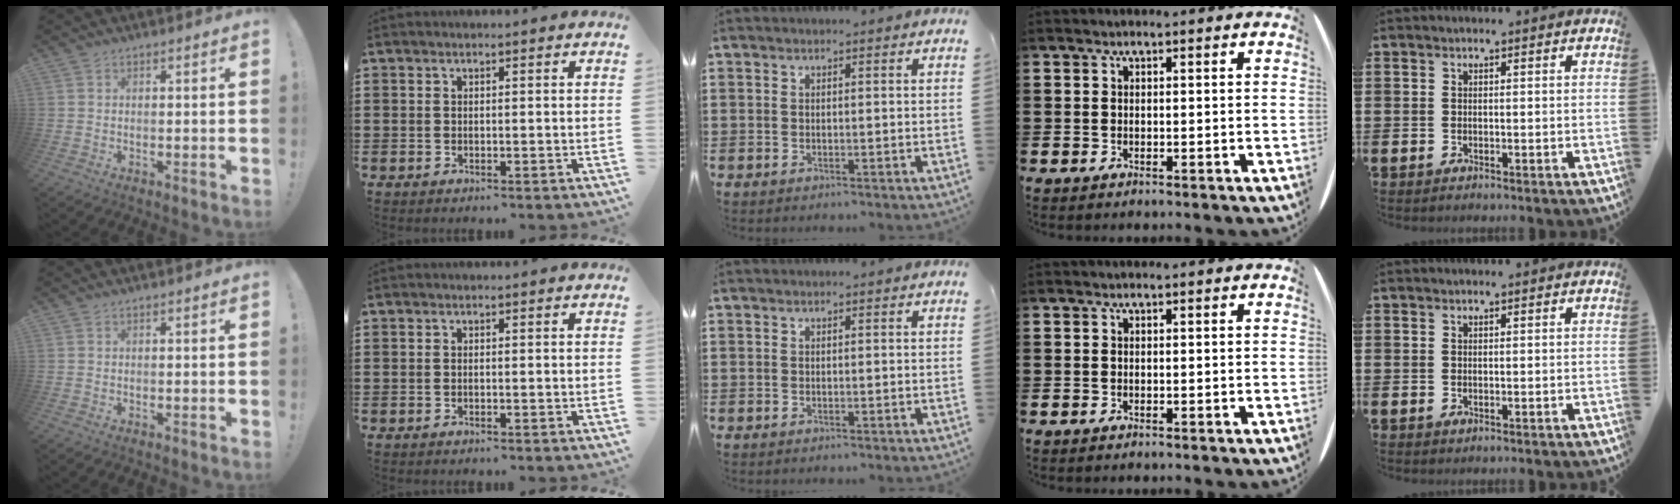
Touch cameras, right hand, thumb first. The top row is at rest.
{}